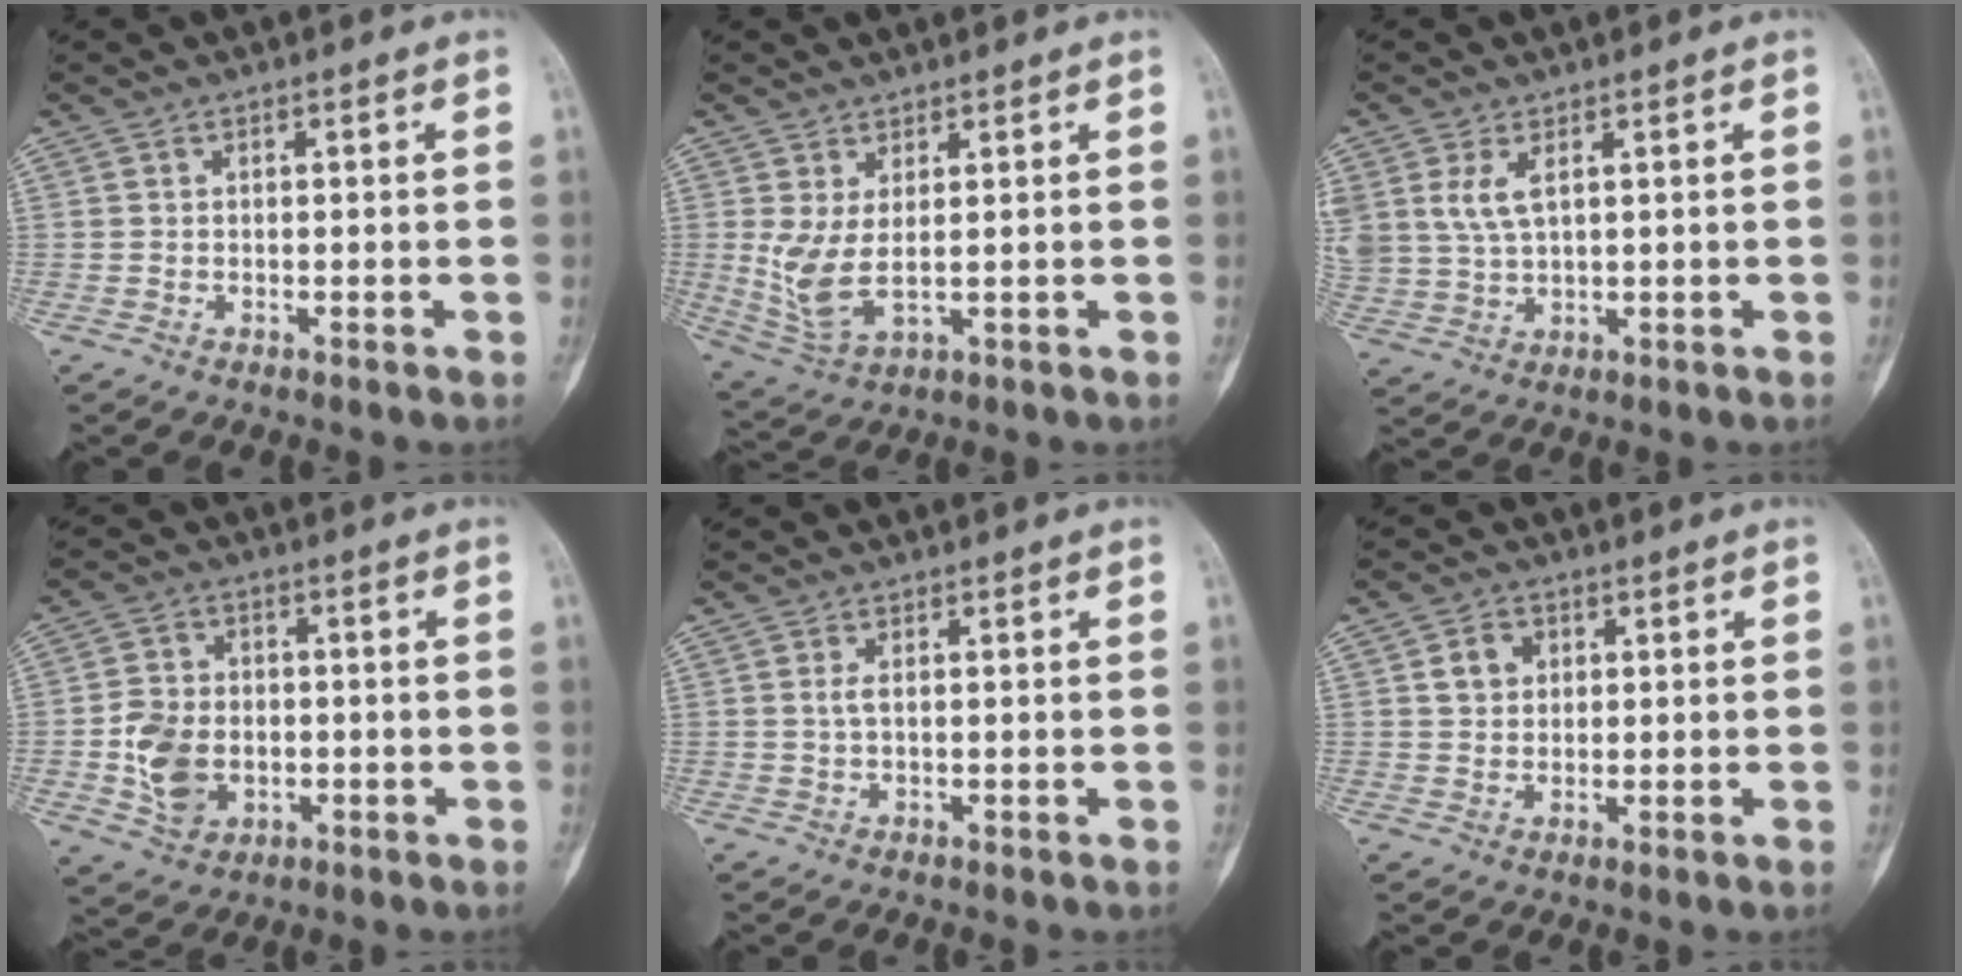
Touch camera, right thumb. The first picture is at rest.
{"total": 7.0, "force": [1.1, 3.0, 6.2], "torque": [-0.145, -0.013, 0.038]}
{"total": 6.0, "force": [2.4, 3.2, 4.5], "torque": [-0.103, -0.003, 0.059]}
{"total": 9.4, "force": [-1.6, 7.4, 5.6], "torque": [-0.080, 0.010, -0.023]}
{"total": 1.2, "force": [0.2, 0.4, 1.1], "torque": [-0.031, 0.001, 0.006]}
{"total": 4.2, "force": [1.3, 3.5, 2.0], "torque": [-0.015, 0.000, 0.022]}